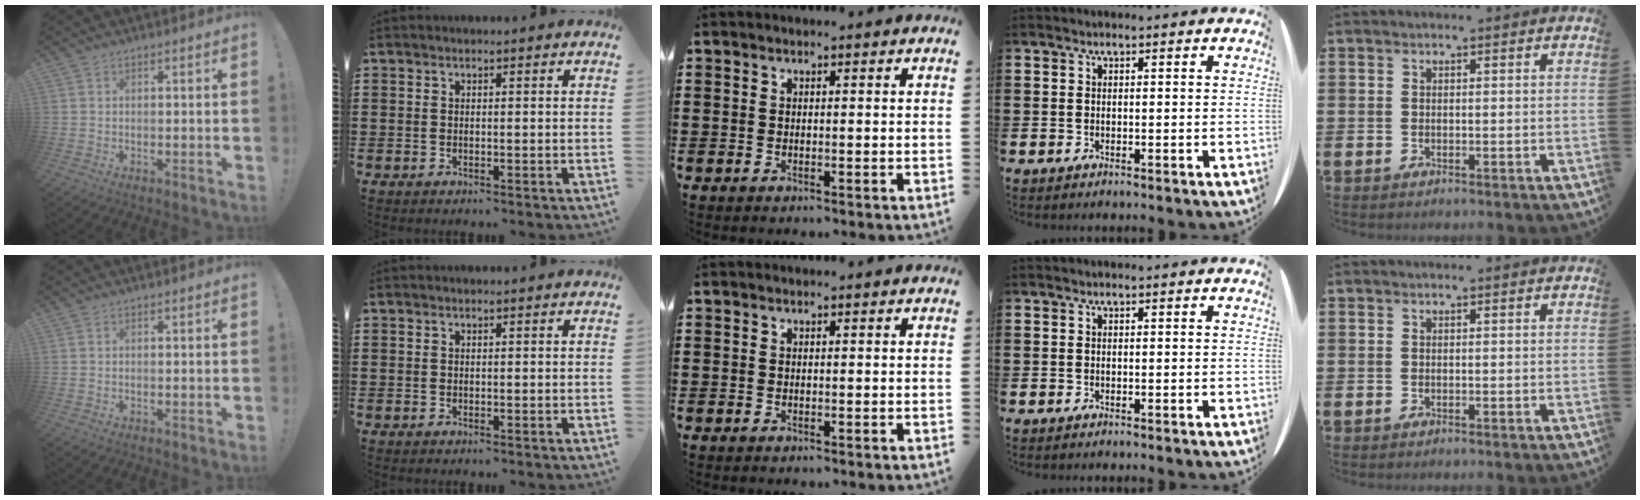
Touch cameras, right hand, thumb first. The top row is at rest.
{}